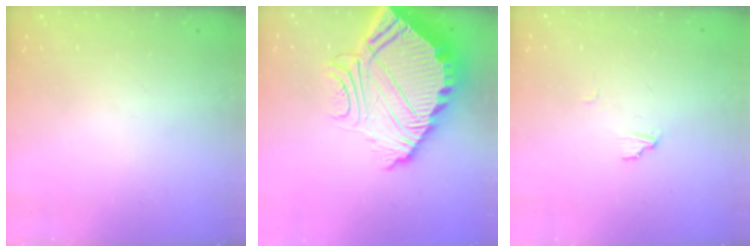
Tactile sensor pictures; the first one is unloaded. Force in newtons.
{"total": 15.8, "press": 15.7, "slide": 1.3}
{"total": 3.2, "press": 3.1, "slide": 0.3}